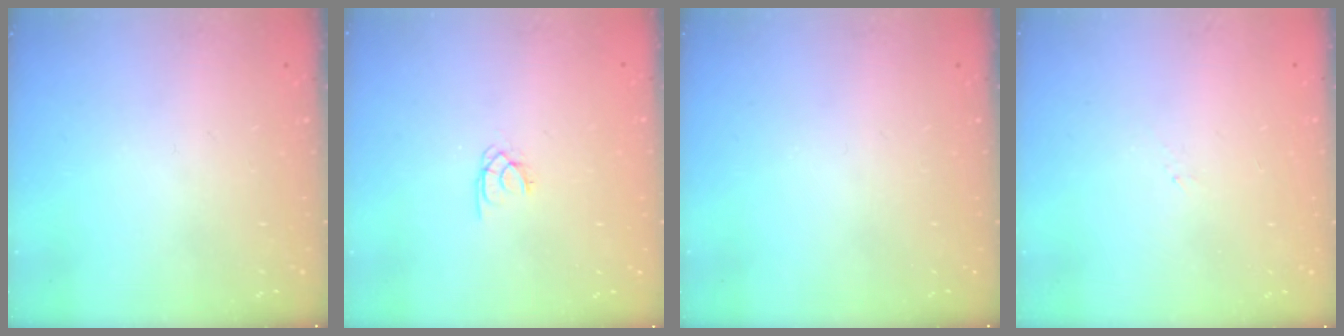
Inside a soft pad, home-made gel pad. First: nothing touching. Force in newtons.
{"total": 1.4, "press": 1.4, "slide": 0.3}
{"total": 0.0}
{"total": 1.2, "press": 1.2, "slide": 0.3}